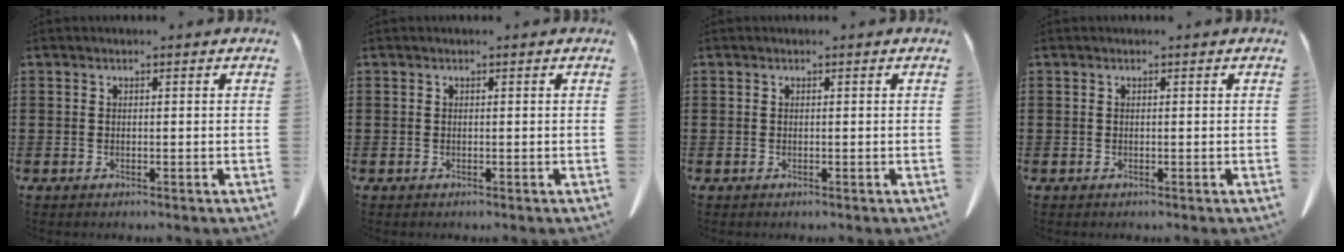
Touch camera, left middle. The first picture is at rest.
{"total": 0.0}
{"total": 0.0}
{"total": 0.0}